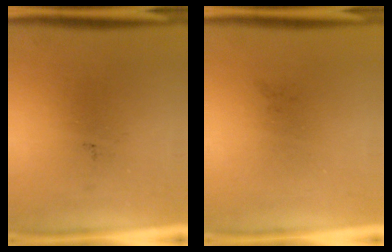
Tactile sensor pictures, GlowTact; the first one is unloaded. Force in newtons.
{"total": 0.0}